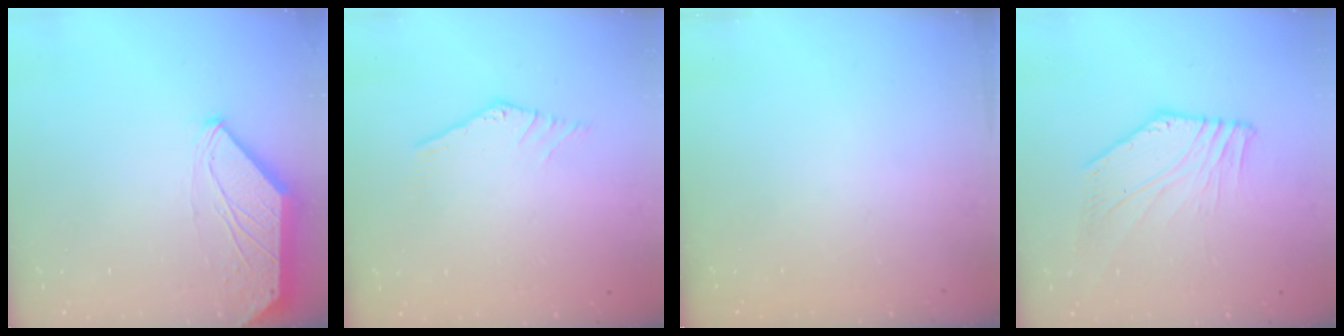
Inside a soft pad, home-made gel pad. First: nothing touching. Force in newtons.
{"total": 2.0, "press": 2.0, "slide": 0.1}
{"total": 0.0}
{"total": 5.7, "press": 5.5, "slide": 1.2}